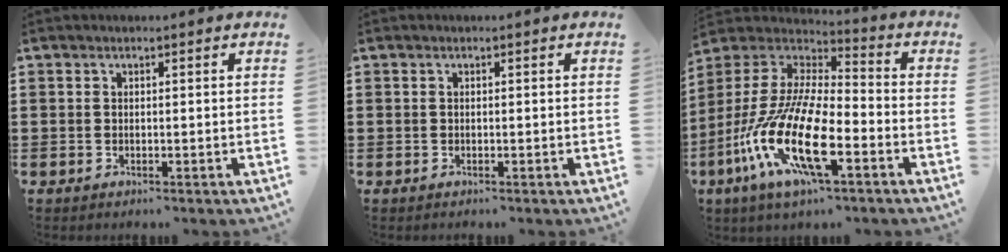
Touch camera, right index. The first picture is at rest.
{"total": 0.0}
{"total": 16.1, "force": [-7.4, 5.4, 13.3], "torque": [-0.307, -0.005, -0.143]}